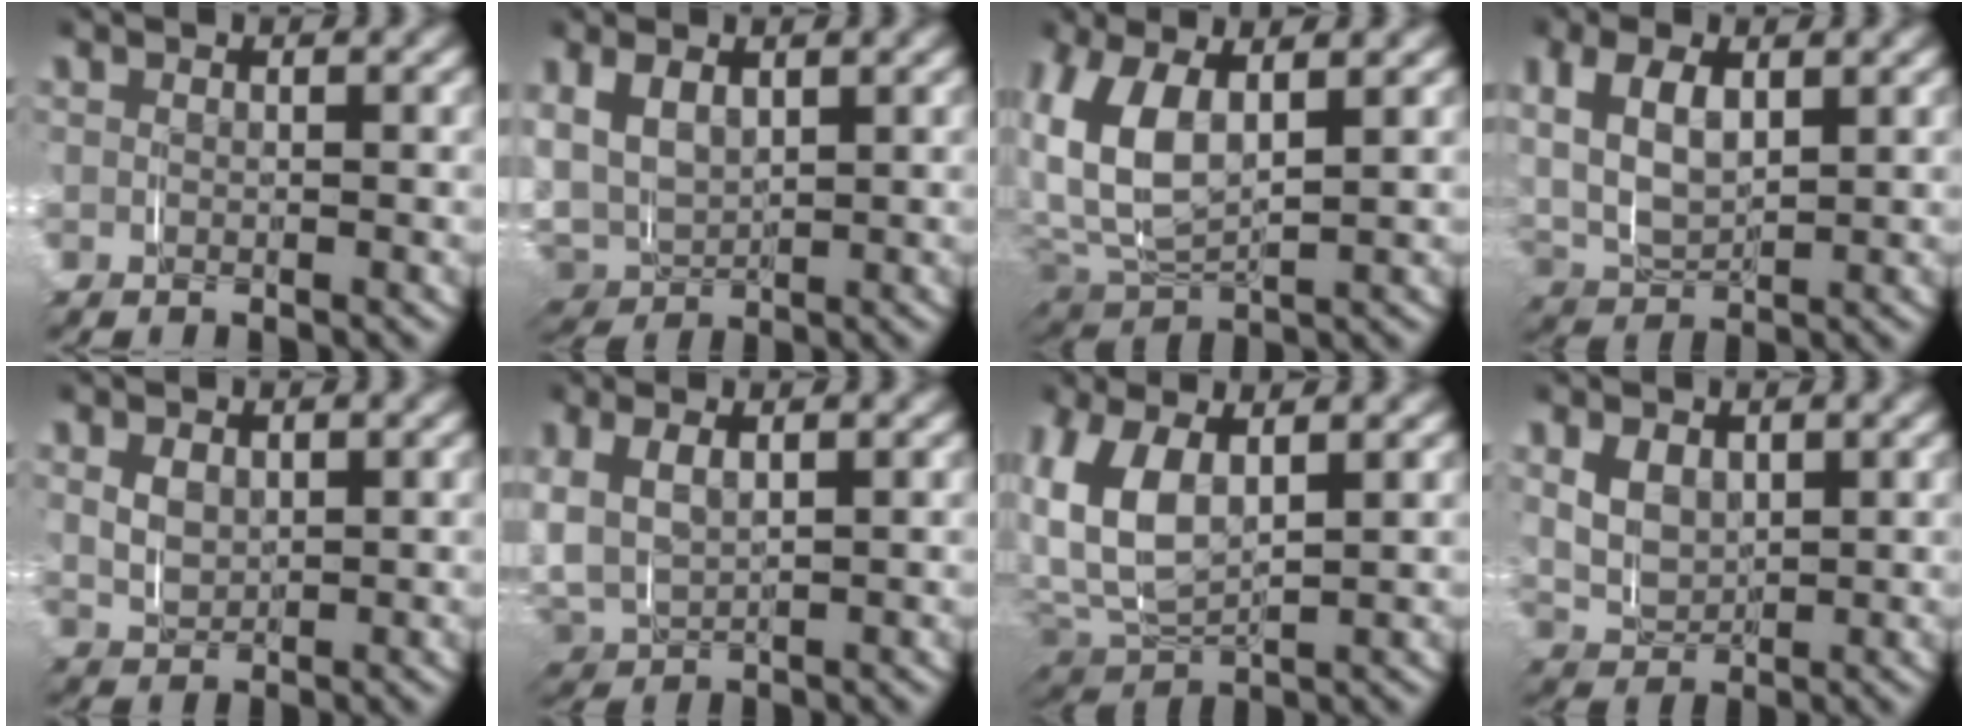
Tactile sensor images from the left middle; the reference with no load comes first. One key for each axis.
{"total": 7.3, "fx": 0.7, "fy": 6.2, "fz": 3.7, "tx": -0.113, "ty": -0.018, "tz": 0.019}
{"total": 8.6, "fx": 2.1, "fy": 5.9, "fz": 5.9, "tx": -0.172, "ty": -0.005, "tz": 0.042}
{"total": 7.0, "fx": 1.4, "fy": 4.9, "fz": 4.9, "tx": -0.125, "ty": -0.010, "tz": 0.031}
{"total": 2.4, "fx": 0.7, "fy": 1.8, "fz": 1.5, "tx": -0.033, "ty": -0.004, "tz": 0.020}
{"total": 6.8, "fx": 0.6, "fy": 5.7, "fz": 3.7, "tx": -0.130, "ty": -0.016, "tz": 0.019}
{"total": 9.5, "fx": 2.1, "fy": 6.9, "fz": 6.2, "tx": -0.181, "ty": -0.005, "tz": 0.039}
{"total": 4.5, "fx": 1.2, "fy": 3.6, "fz": 2.5, "tx": -0.065, "ty": -0.008, "tz": 0.026}